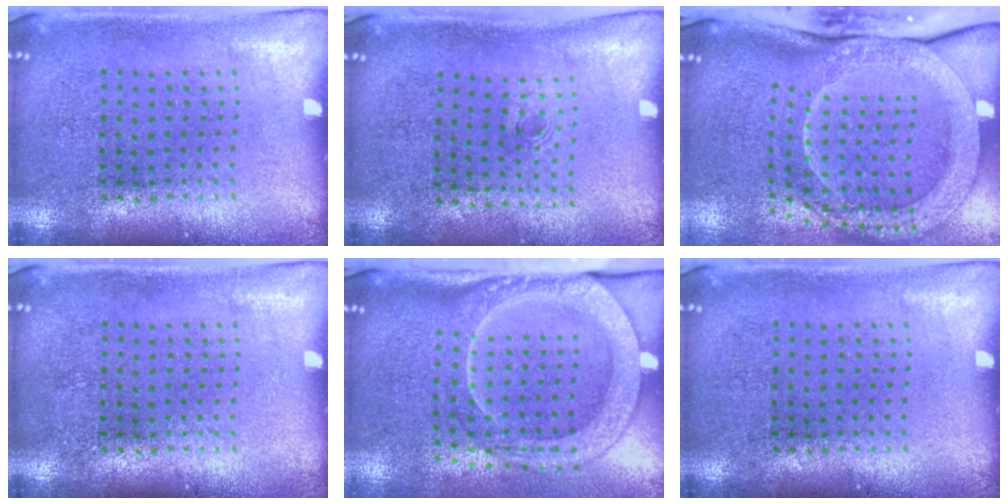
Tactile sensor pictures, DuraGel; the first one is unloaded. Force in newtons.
{"total": 0.6, "press": 0.3, "slide": 0.5}
{"total": 3.0, "press": 2.3, "slide": 1.9}
{"total": 0.0}
{"total": 2.5, "press": 2.0, "slide": 1.6}
{"total": 0.0}